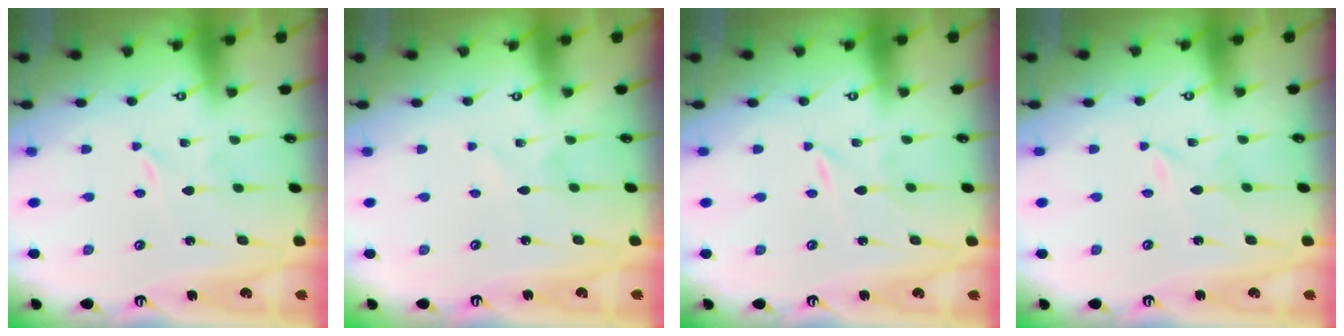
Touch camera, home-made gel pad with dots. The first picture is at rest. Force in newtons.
{"total": 1.6, "press": 1.6, "slide": 0.1}
{"total": 0.0}
{"total": 1.3, "press": 1.3, "slide": 0.1}